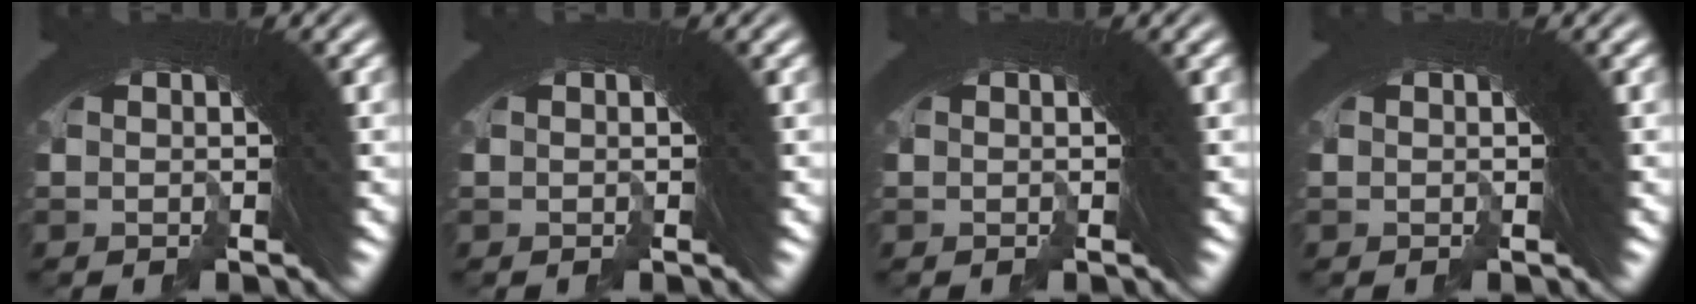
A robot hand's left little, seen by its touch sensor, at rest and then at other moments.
{"total": 0.0}
{"total": 0.0}
{"total": 0.0}